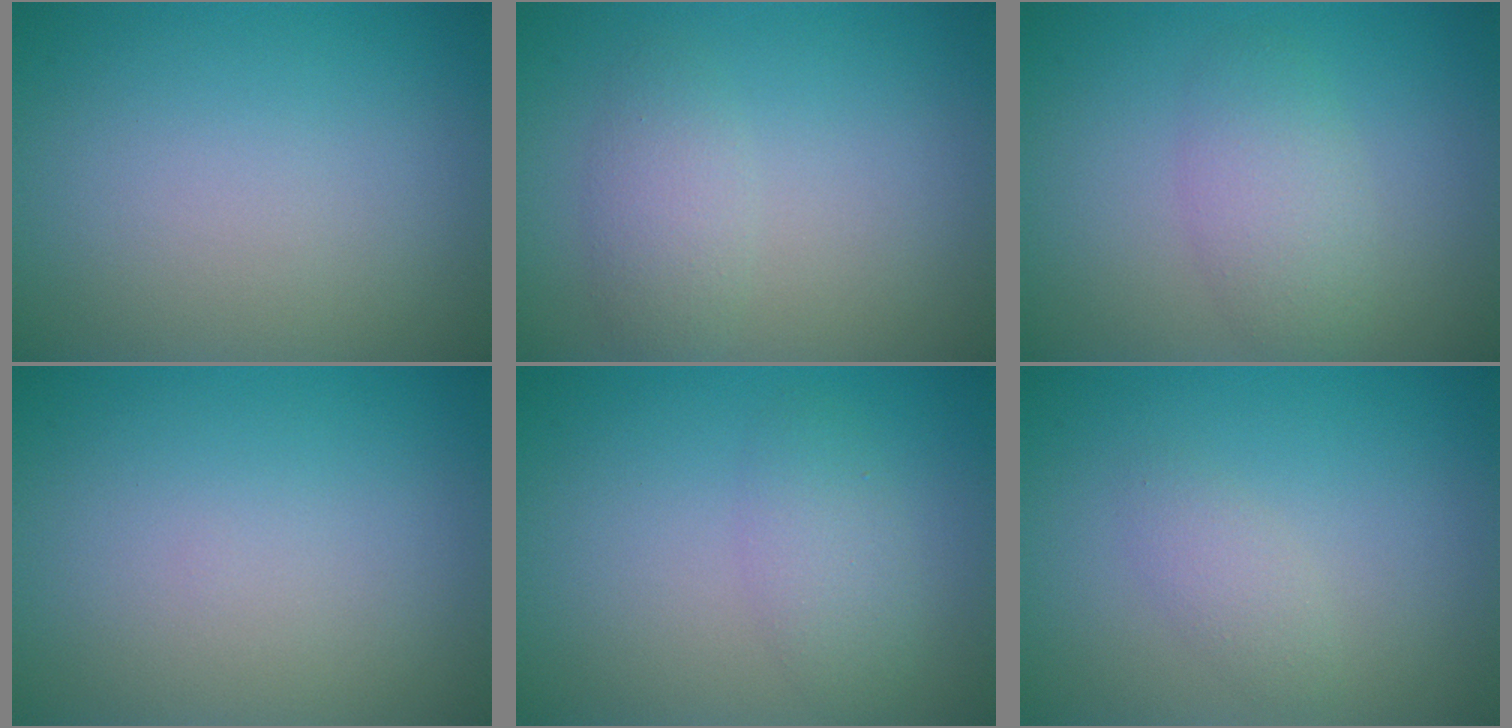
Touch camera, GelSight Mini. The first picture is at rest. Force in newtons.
{"total": 2.2, "press": 2.2, "slide": 0.1}
{"total": 3.0, "press": 3.0, "slide": 0.2}
{"total": 0.0}
{"total": 2.2, "press": 2.2, "slide": 0.1}
{"total": 1.5, "press": 1.5, "slide": 0.0}